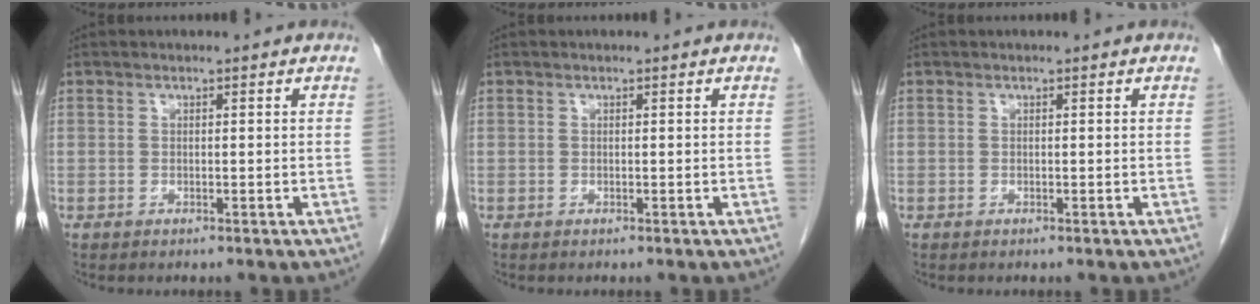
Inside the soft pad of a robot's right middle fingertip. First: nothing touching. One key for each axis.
{"total": 0.0}
{"total": 0.0}